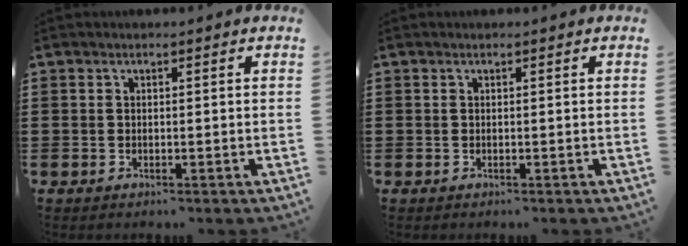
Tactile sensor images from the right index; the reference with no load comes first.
{"total": 0.0}